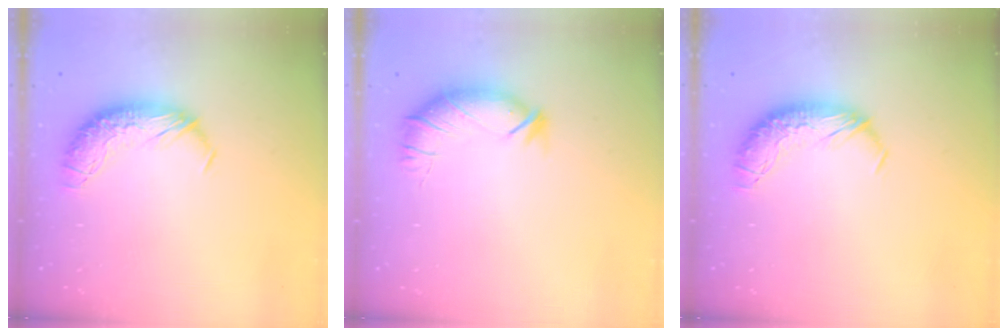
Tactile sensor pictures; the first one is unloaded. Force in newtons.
{"total": 3.2, "press": 2.5, "slide": 1.9}
{"total": 0.0}